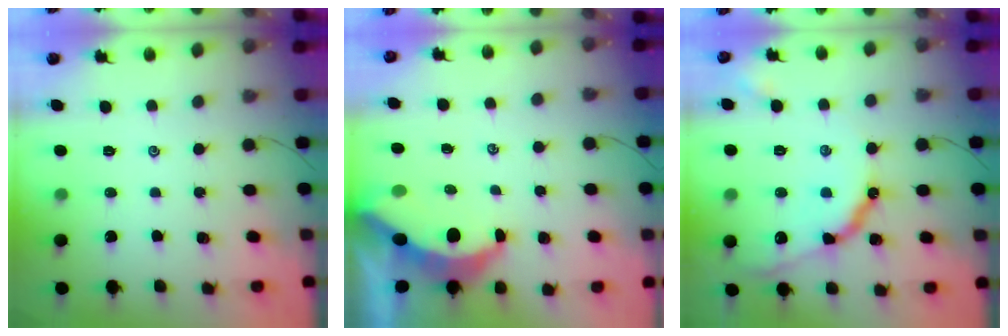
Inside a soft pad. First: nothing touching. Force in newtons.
{"total": 5.7, "press": 5.7, "slide": 0.7}
{"total": 12.5, "press": 12.4, "slide": 1.3}